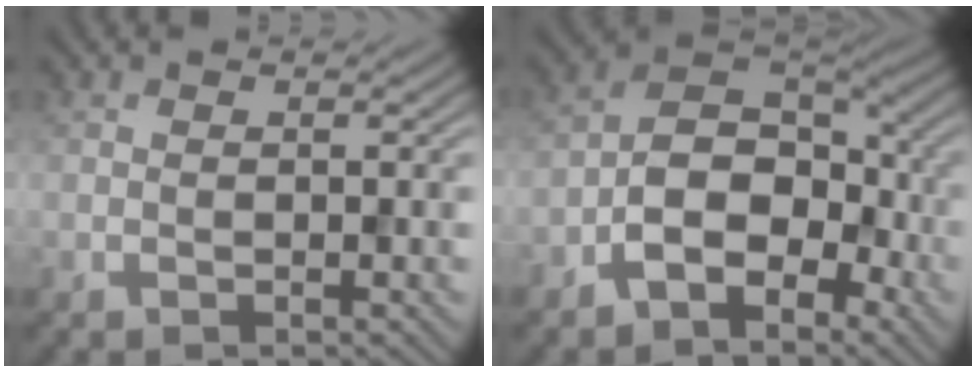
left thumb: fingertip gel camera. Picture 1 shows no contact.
{"total": 8.3, "force": [-3.7, 5.1, 5.4], "torque": [-0.086, 0.006, -0.081]}